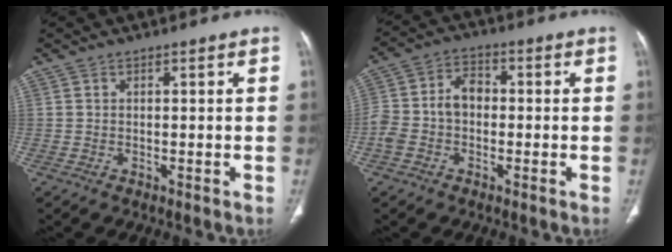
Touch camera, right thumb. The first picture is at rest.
{"total": 8.1, "force": [-1.1, 5.8, 5.5], "torque": [-0.106, 0.033, -0.031]}